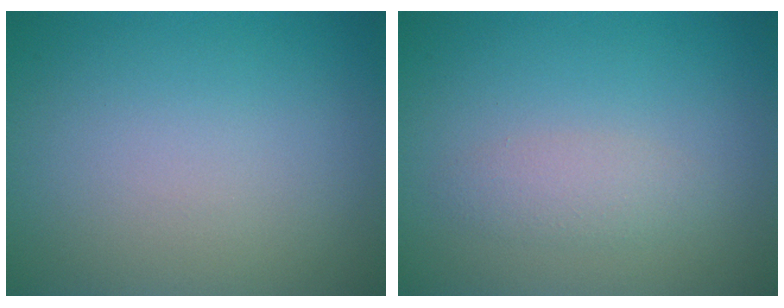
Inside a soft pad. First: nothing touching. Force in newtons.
{"total": 1.6, "press": 1.6, "slide": 0.2}